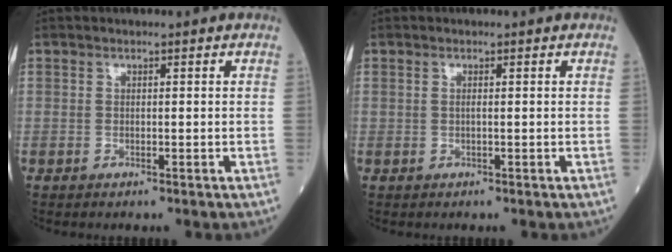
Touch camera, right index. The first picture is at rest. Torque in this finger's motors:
{"motor_torque": [-0.01, 0.00, -0.03, -0.01]}